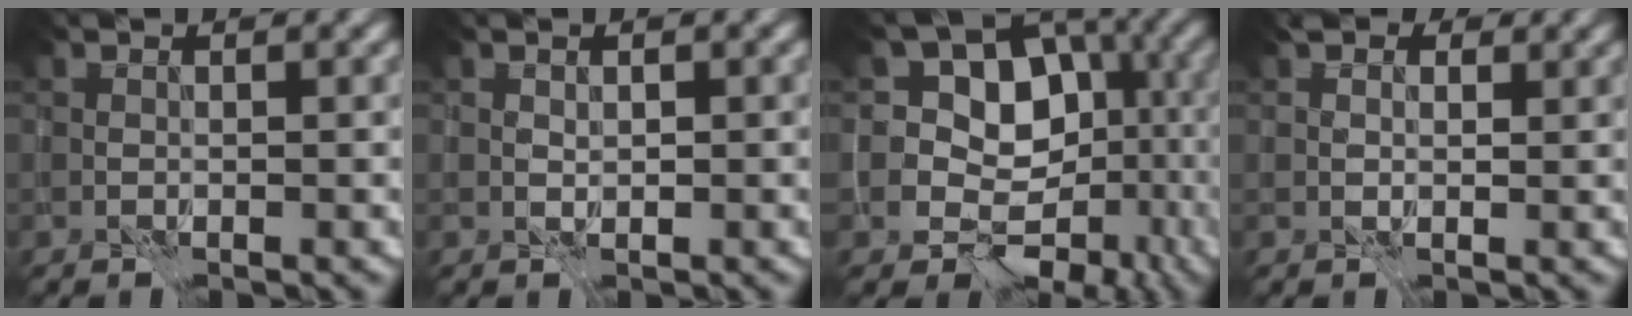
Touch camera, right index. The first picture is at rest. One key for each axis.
{"total": 0.5, "fx": 0.2, "fy": 0.4, "fz": 0.3, "tx": -0.006, "ty": 0.002, "tz": 0.004}
{"total": 12.1, "fx": 0.1, "fy": 10.4, "fz": 6.1, "tx": -0.068, "ty": 0.035, "tz": -0.010}
{"total": 2.2, "fx": 1.3, "fy": 1.6, "fz": 0.8, "tx": -0.008, "ty": 0.006, "tz": 0.000}